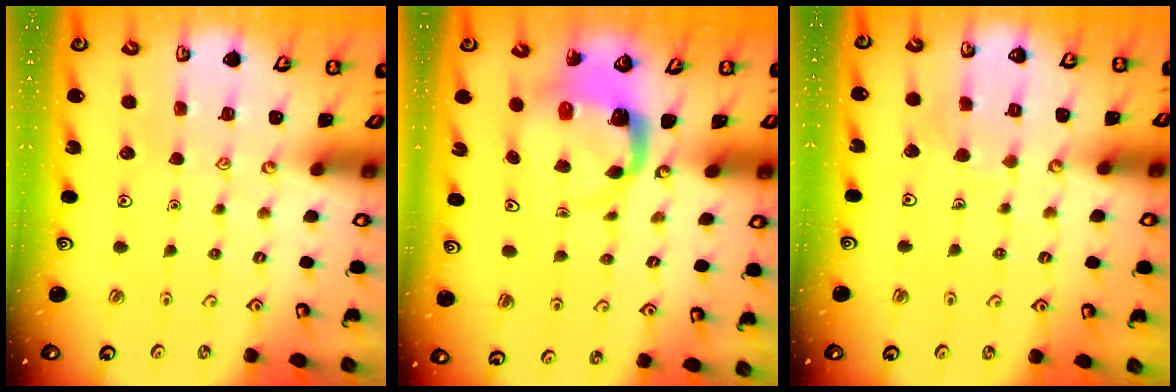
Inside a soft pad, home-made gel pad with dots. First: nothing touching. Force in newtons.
{"total": 4.1, "press": 4.1, "slide": 0.5}
{"total": 5.2, "press": 5.2, "slide": 0.3}